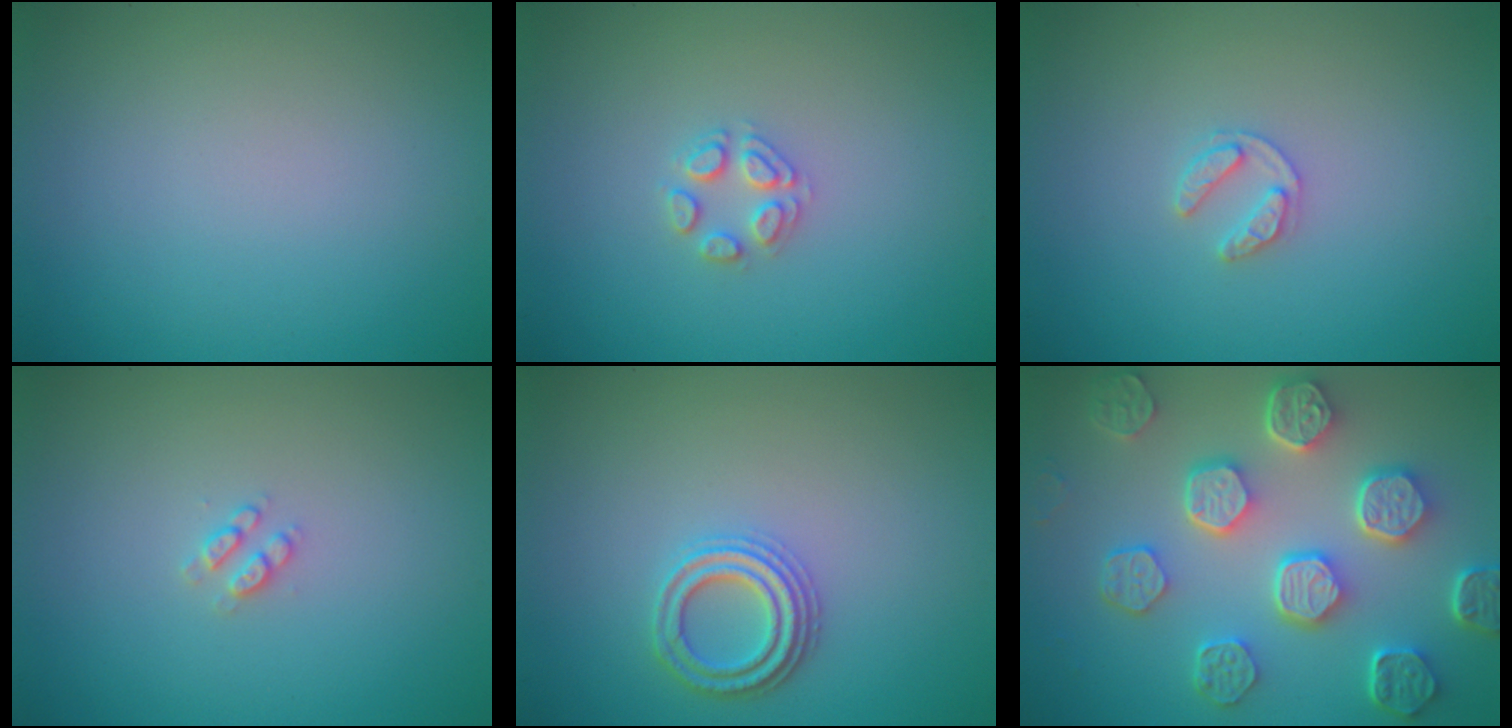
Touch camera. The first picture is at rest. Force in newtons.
{"total": 2.0, "press": 2.0, "slide": 0.1}
{"total": 1.6, "press": 1.6, "slide": 0.3}
{"total": 1.2, "press": 1.1, "slide": 0.3}
{"total": 2.7, "press": 2.6, "slide": 0.8}
{"total": 7.9, "press": 6.0, "slide": 5.2}